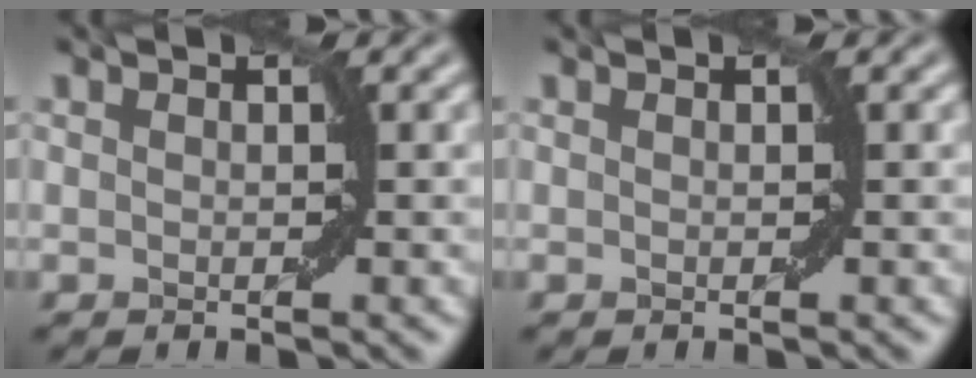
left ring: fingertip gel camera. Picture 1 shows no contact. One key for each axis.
{"total": 0.0}